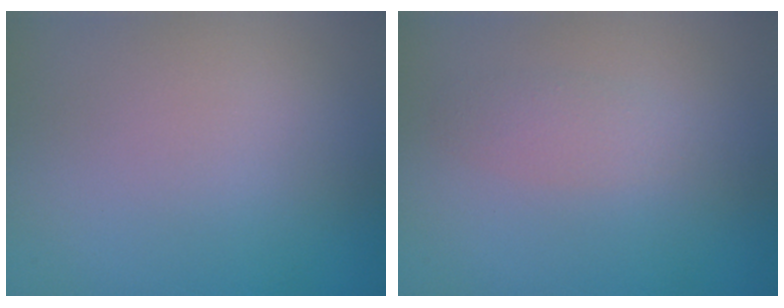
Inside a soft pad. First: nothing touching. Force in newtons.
{"total": 1.4, "press": 1.4, "slide": 0.1}